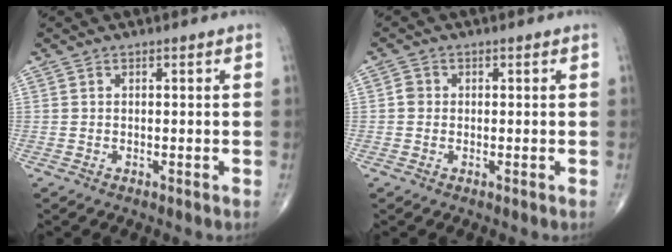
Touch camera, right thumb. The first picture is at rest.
{"total": 1.6, "force": [0.0, 1.5, 0.6], "torque": [-0.003, 0.004, -0.003]}